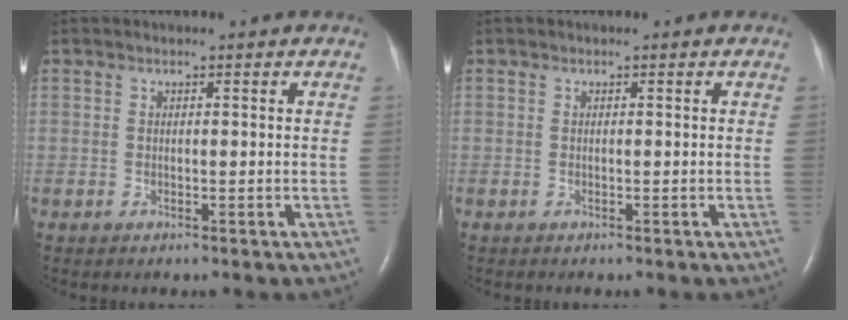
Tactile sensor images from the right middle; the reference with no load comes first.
{"total": 0.0}